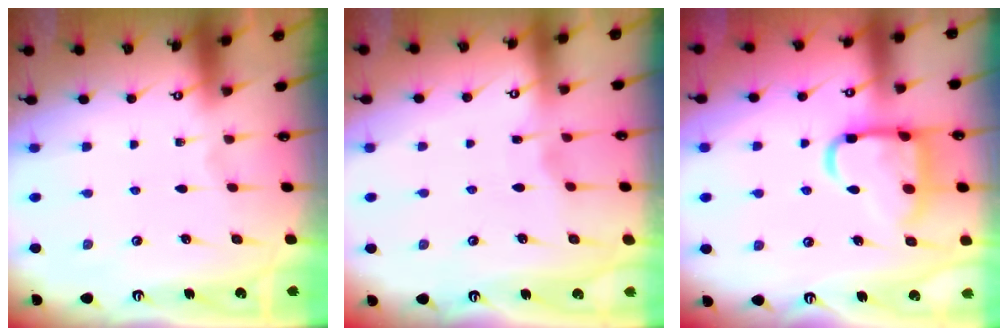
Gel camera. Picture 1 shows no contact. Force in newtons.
{"total": 2.9, "press": 2.8, "slide": 0.4}
{"total": 15.0, "press": 14.9, "slide": 1.5}